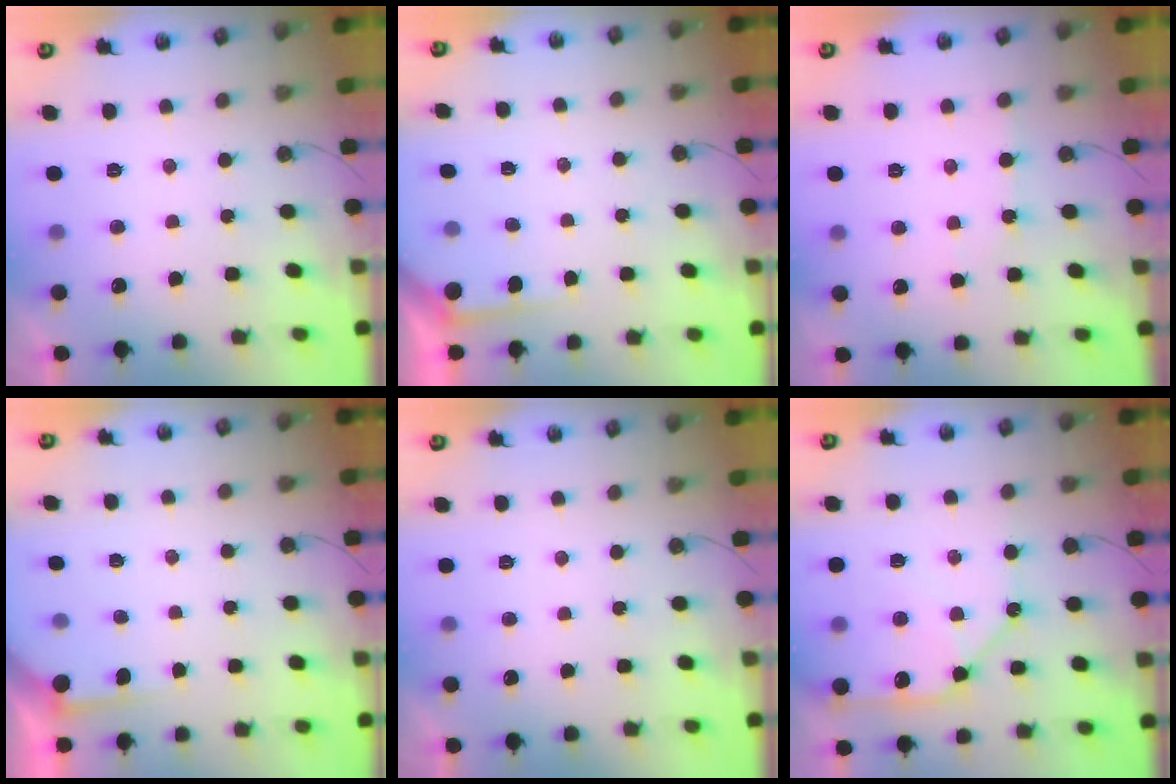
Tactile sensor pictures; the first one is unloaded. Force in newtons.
{"total": 2.5, "press": 2.4, "slide": 0.4}
{"total": 3.0, "press": 3.0, "slide": 0.4}
{"total": 2.3, "press": 2.3, "slide": 0.3}
{"total": 0.0}
{"total": 13.3, "press": 13.2, "slide": 1.6}